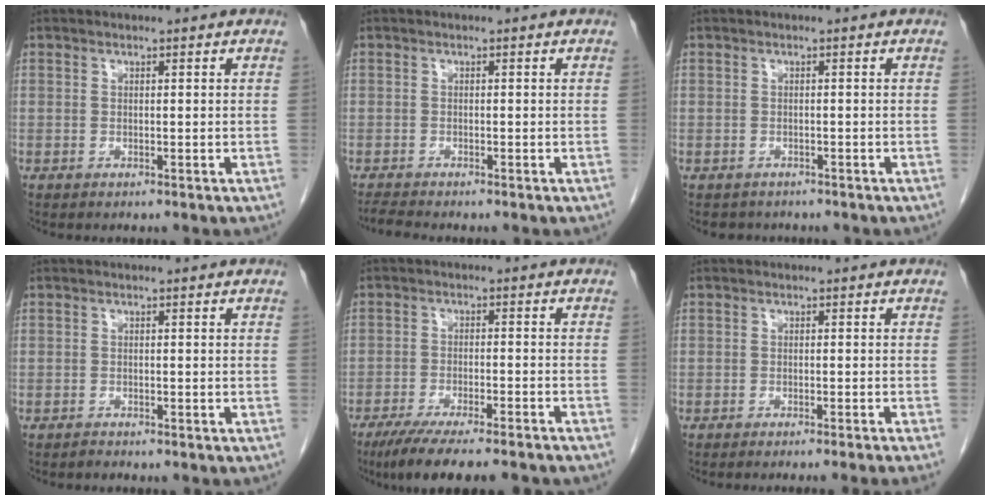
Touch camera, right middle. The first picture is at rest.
{"total": 1.6, "force": [-1.6, -0.5, 0.3], "torque": [-0.013, -0.010, -0.032]}
{"total": 2.2, "force": [-1.9, 1.1, -0.1], "torque": [-0.004, 0.001, -0.029]}
{"total": 0.6, "force": [-0.5, 0.1, 0.0], "torque": [-0.003, -0.001, -0.010]}
{"total": 13.3, "force": [-11.1, 1.2, 7.3], "torque": [-0.106, -0.026, -0.165]}
{"total": 5.7, "force": [-4.9, -1.6, 2.5], "torque": [-0.010, -0.003, -0.062]}